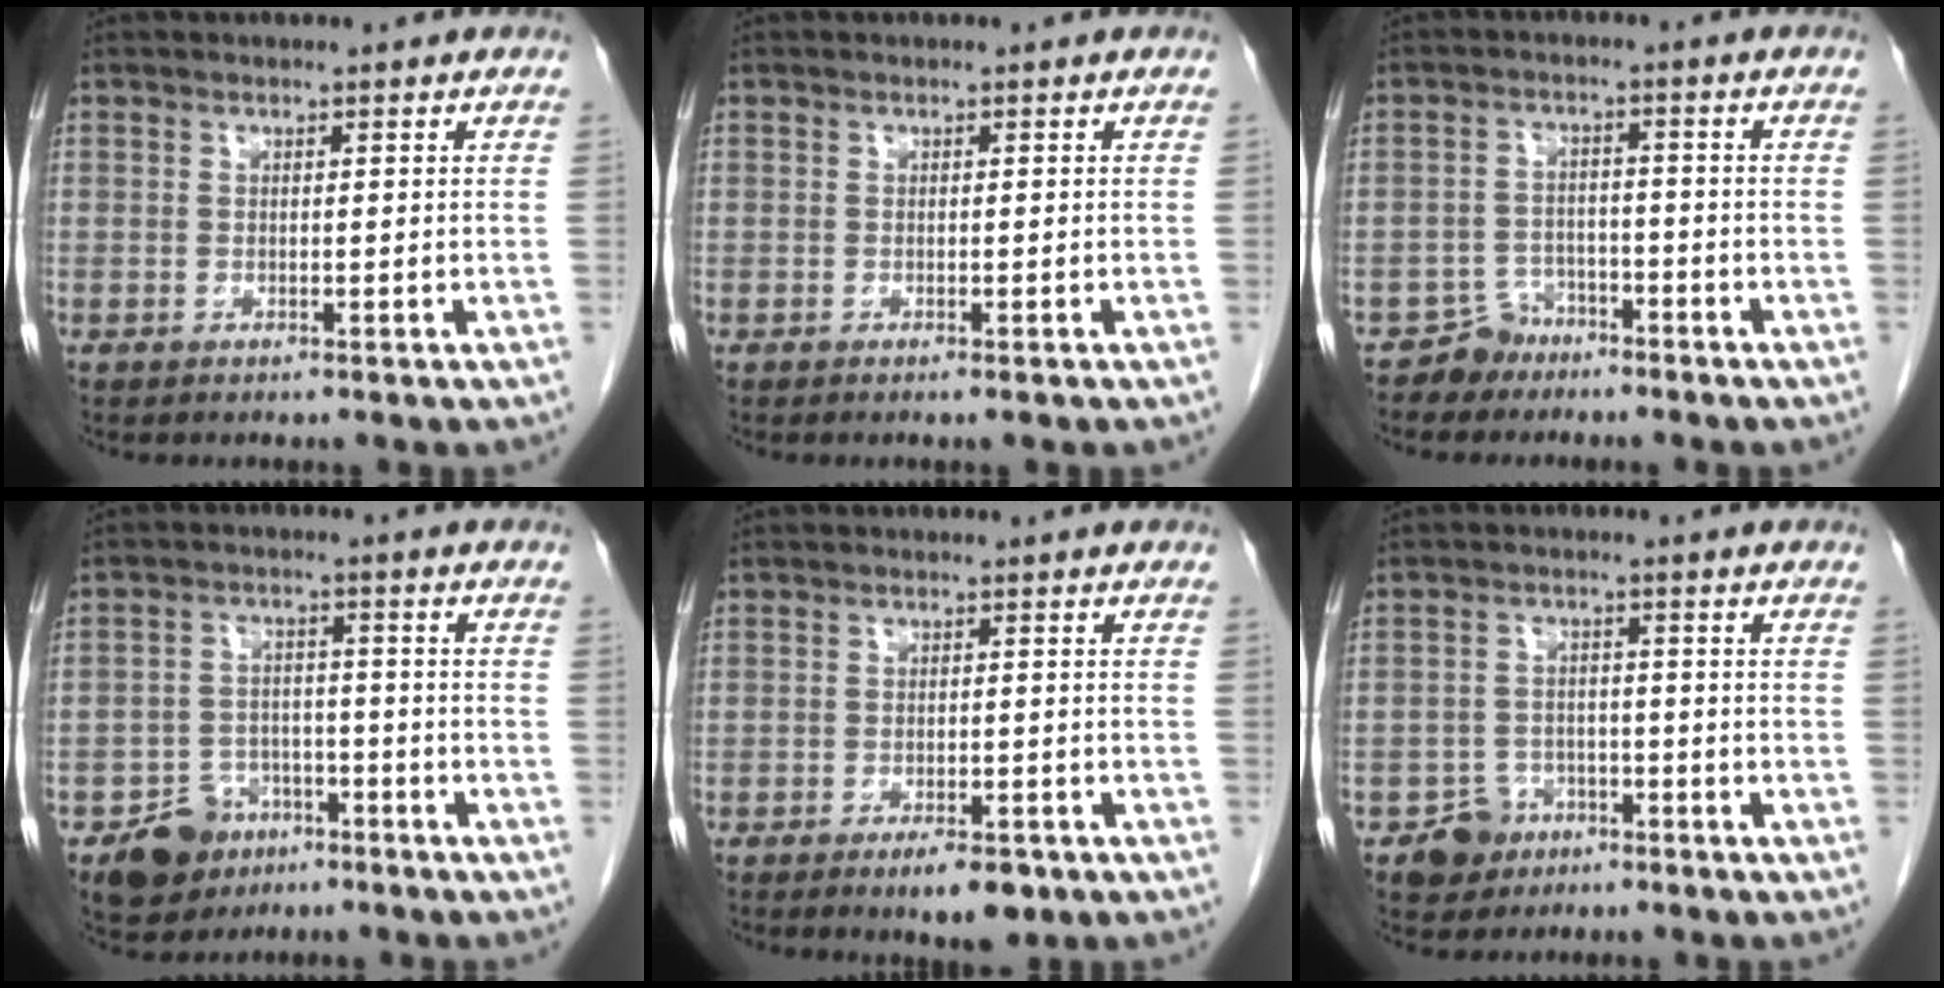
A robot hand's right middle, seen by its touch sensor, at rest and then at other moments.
{"total": 0.6, "force": [-0.4, 0.0, 0.4], "torque": [-0.013, -0.002, -0.003]}
{"total": 3.8, "force": [-3.0, 2.3, -0.4], "torque": [0.008, 0.009, -0.053]}
{"total": 7.1, "force": [-4.6, 5.0, 2.0], "torque": [-0.038, 0.008, -0.071]}
{"total": 5.0, "force": [-3.2, 1.7, 3.4], "torque": [-0.051, -0.003, -0.040]}
{"total": 4.5, "force": [-2.8, 3.5, 0.4], "torque": [-0.002, 0.013, -0.042]}